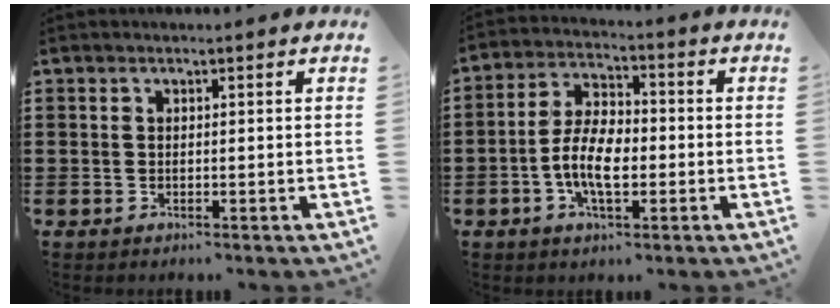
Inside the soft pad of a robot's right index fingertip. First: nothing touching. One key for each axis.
{"total": 7.7, "fx": -1.9, "fy": 3.7, "fz": 6.5, "tx": -0.146, "ty": 0.002, "tz": -0.042}